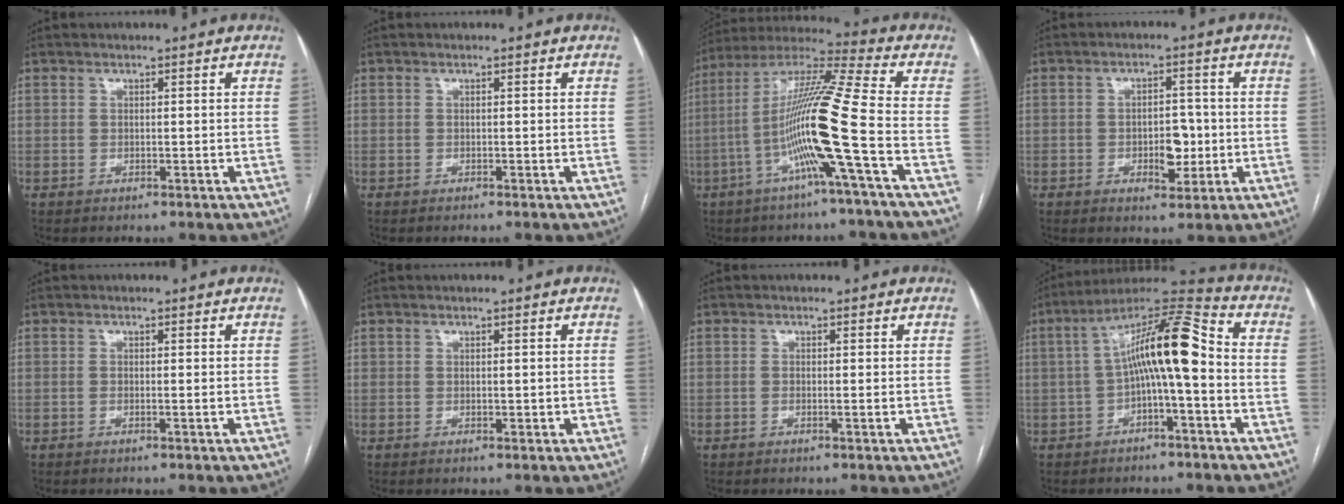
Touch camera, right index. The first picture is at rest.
{"total": 0.0}
{"total": 15.9, "force": [-4.5, -2.0, 15.1], "torque": [-0.286, 0.000, -0.097]}
{"total": 5.2, "force": [-1.0, 2.6, 4.3], "torque": [-0.059, 0.004, -0.009]}
{"total": 0.7, "force": [-0.1, 0.1, 0.7], "torque": [-0.013, -0.001, -0.002]}
{"total": 1.1, "force": [0.0, 0.7, 0.8], "torque": [-0.015, 0.003, 0.004]}
{"total": 0.9, "force": [-0.2, 0.1, 0.9], "torque": [-0.017, -0.001, -0.002]}
{"total": 12.8, "force": [-0.5, 2.0, 12.7], "torque": [-0.218, 0.043, -0.012]}